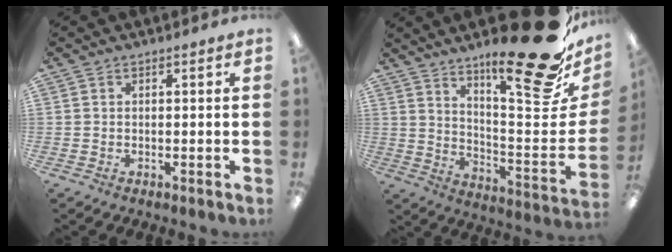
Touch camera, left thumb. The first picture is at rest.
{"total": 25.0, "force": [17.7, 6.1, 16.6], "torque": [-0.225, -0.130, 0.282]}